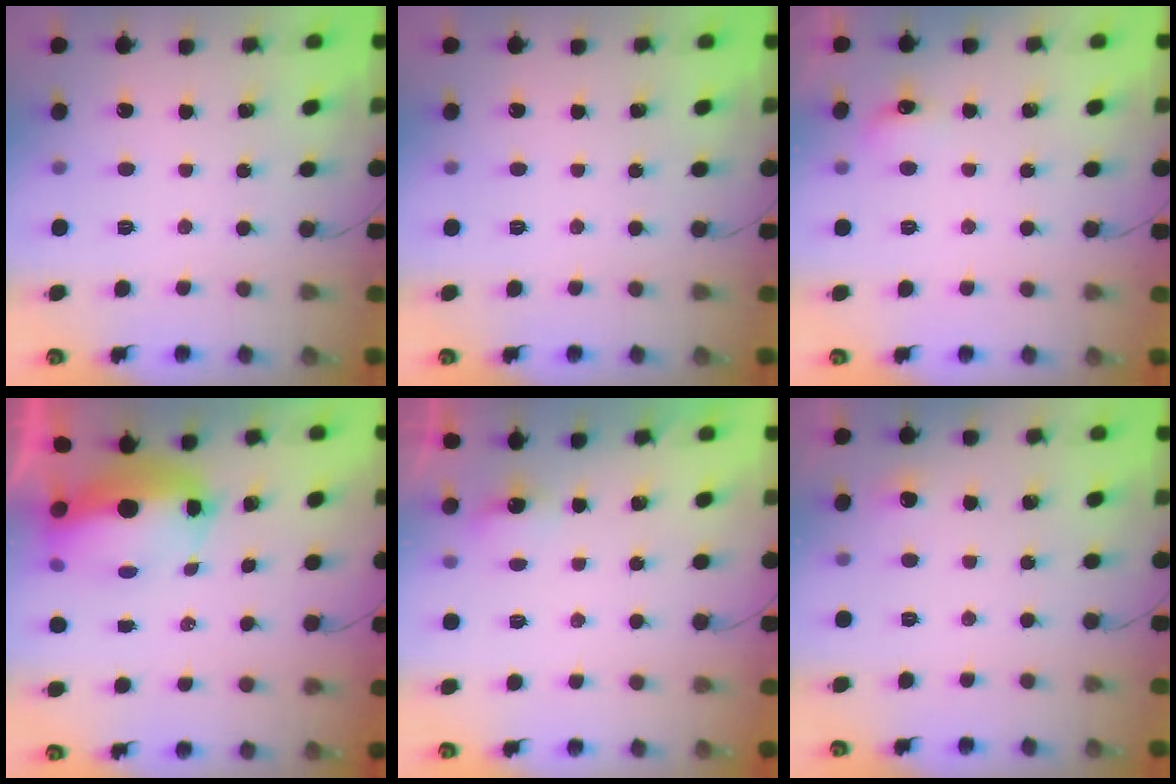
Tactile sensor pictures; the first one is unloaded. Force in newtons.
{"total": 0.0}
{"total": 12.5, "press": 5.7, "slide": 11.2}
{"total": 10.2, "press": 10.1, "slide": 1.7}
{"total": 10.0, "press": 2.1, "slide": 9.8}
{"total": 3.4, "press": 3.1, "slide": 1.3}